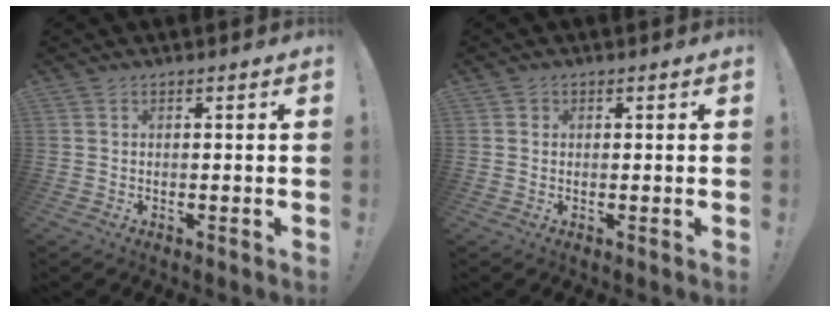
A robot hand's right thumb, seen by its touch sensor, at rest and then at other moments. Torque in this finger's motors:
{"motor_torque": [-0.18, 0.00, -0.08, 0.15, 0.00]}